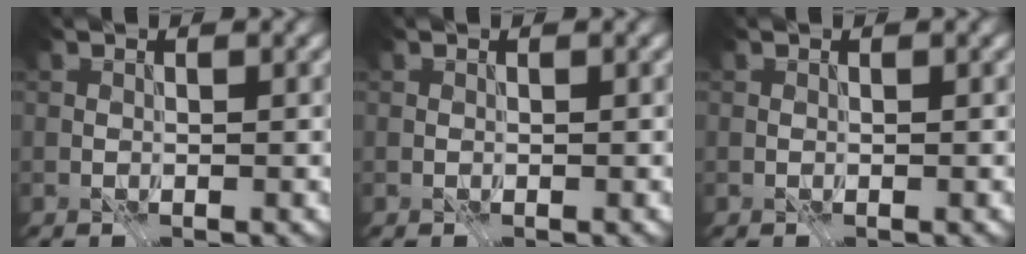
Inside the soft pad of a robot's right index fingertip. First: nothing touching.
{"total": 0.0}
{"total": 0.0}